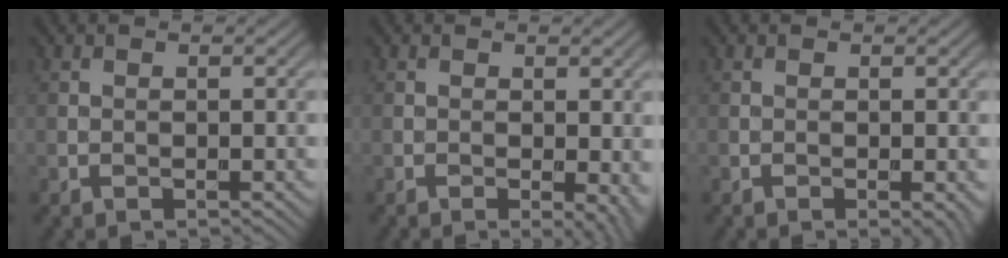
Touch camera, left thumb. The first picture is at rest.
{"total": 3.0, "force": [-0.5, 0.7, 2.8], "torque": [-0.036, -0.006, -0.007]}
{"total": 1.3, "force": [-0.4, 0.1, 1.2], "torque": [-0.015, -0.004, -0.005]}